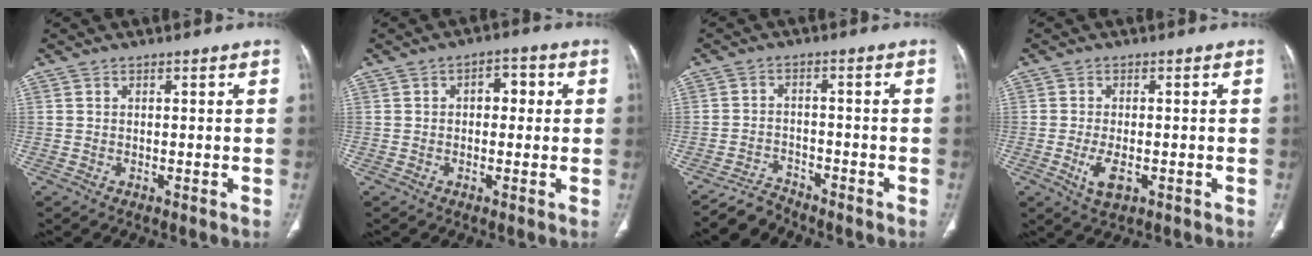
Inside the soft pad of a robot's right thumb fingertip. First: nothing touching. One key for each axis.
{"total": 4.5, "fx": 0.6, "fy": 2.9, "fz": 3.4, "tx": -0.025, "ty": 0.012, "tz": 0.003}
{"total": 3.9, "fx": -3.8, "fy": 0.8, "fz": -0.4, "tx": 0.003, "ty": 0.020, "tz": -0.069}
{"total": 4.6, "fx": -1.5, "fy": 2.2, "fz": 3.8, "tx": -0.073, "ty": -0.003, "tz": -0.020}